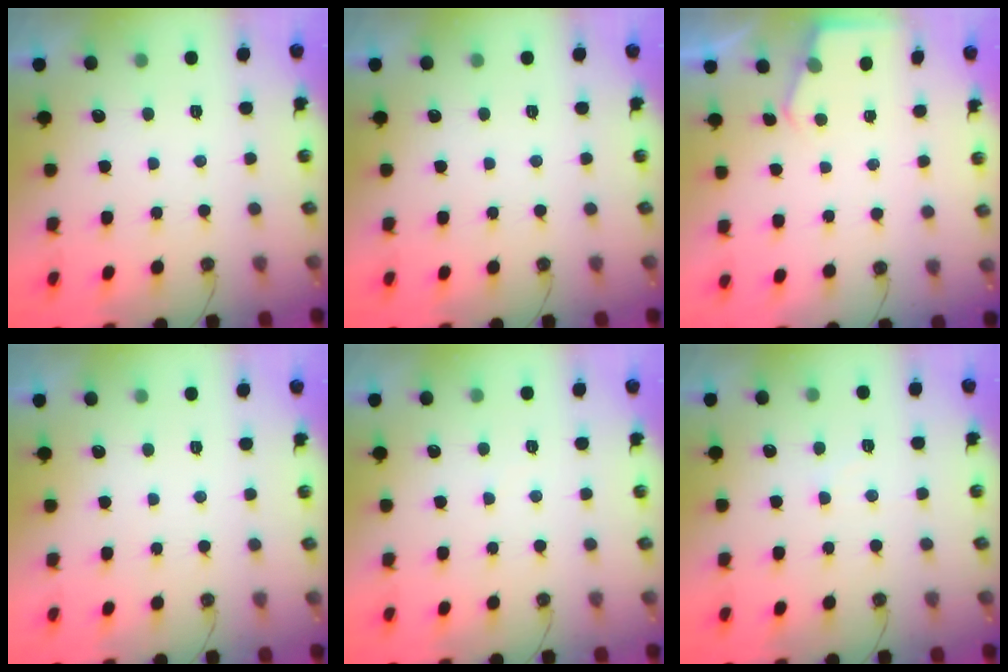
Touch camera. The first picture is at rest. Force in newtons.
{"total": 0.0}
{"total": 2.3, "press": 2.3, "slide": 0.3}
{"total": 0.0}
{"total": 2.8, "press": 2.7, "slide": 0.5}
{"total": 3.2, "press": 3.1, "slide": 0.4}